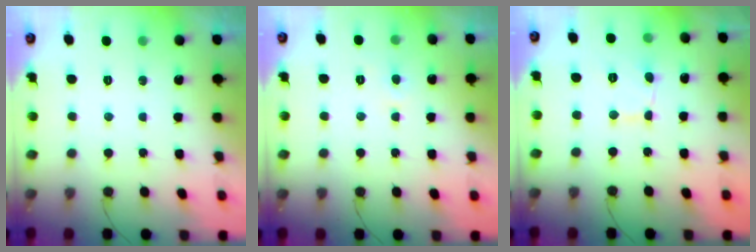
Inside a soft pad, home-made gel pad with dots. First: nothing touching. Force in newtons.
{"total": 3.5, "press": 3.4, "slide": 0.4}
{"total": 2.4, "press": 2.4, "slide": 0.1}